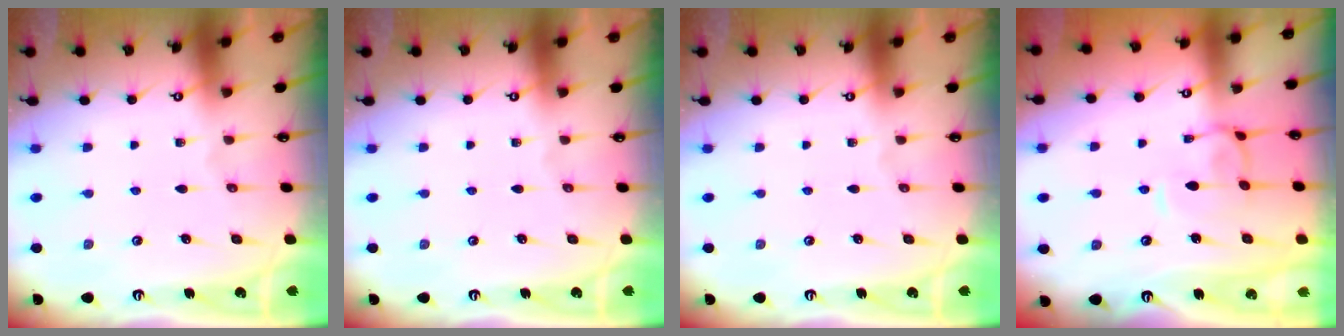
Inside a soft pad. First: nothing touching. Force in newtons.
{"total": 0.0}
{"total": 0.0}
{"total": 1.3, "press": 1.1, "slide": 0.7}